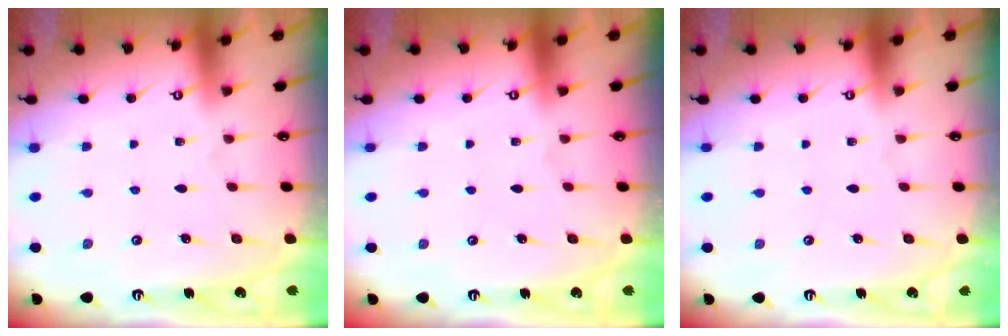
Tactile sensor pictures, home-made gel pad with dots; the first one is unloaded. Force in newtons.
{"total": 0.0}
{"total": 0.0}